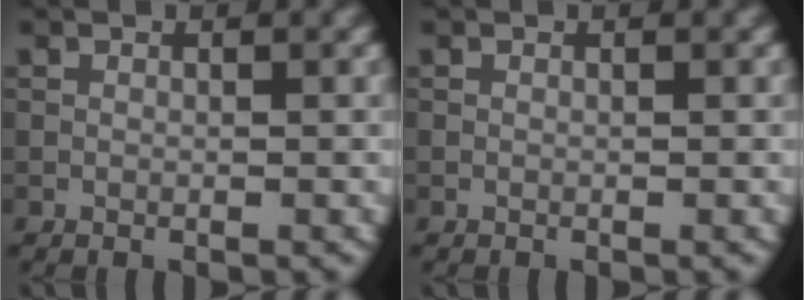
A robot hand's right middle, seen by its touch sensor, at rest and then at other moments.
{"total": 0.0}